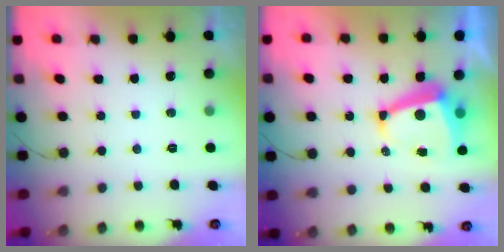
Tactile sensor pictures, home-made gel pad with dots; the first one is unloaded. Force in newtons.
{"total": 8.2, "press": 8.0, "slide": 1.3}